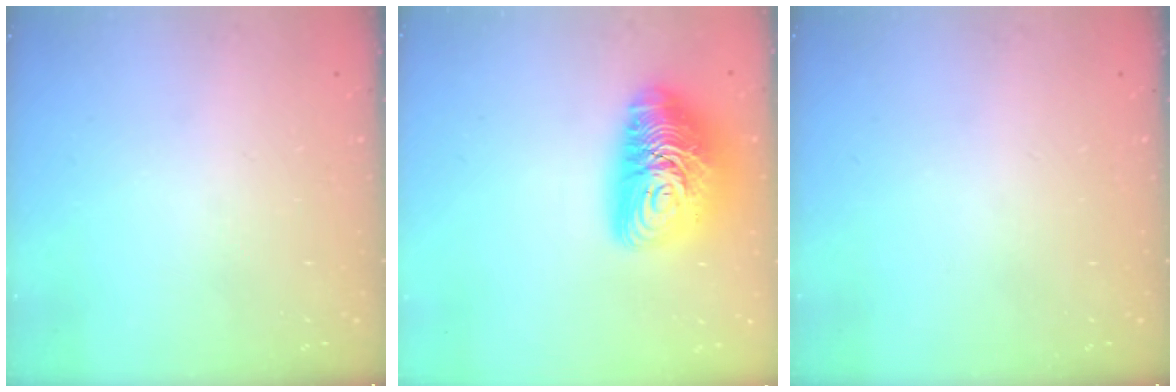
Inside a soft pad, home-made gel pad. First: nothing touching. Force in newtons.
{"total": 17.0, "press": 16.9, "slide": 1.3}
{"total": 0.0}